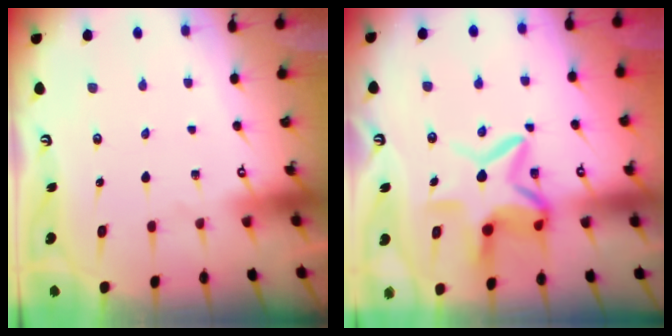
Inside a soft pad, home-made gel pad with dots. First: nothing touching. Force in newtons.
{"total": 12.4, "press": 12.3, "slide": 1.5}